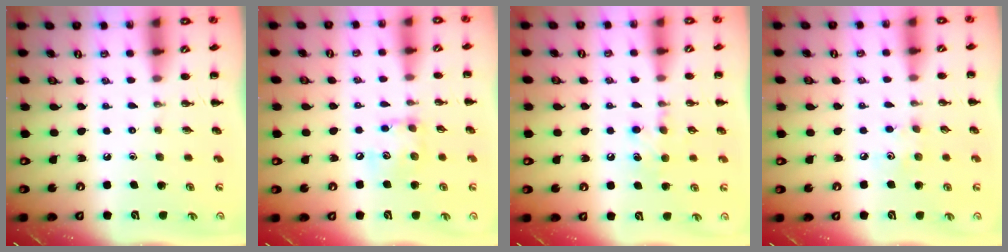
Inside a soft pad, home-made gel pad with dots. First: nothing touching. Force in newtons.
{"total": 9.0, "press": 9.0, "slide": 0.6}
{"total": 9.1, "press": 8.9, "slide": 2.0}
{"total": 4.1, "press": 4.0, "slide": 1.0}